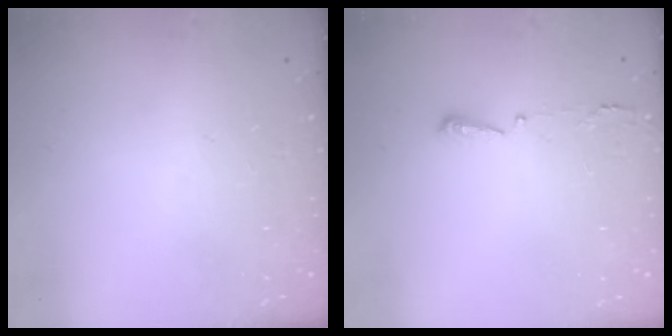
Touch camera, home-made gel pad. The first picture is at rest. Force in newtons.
{"total": 2.9, "press": 2.8, "slide": 0.6}